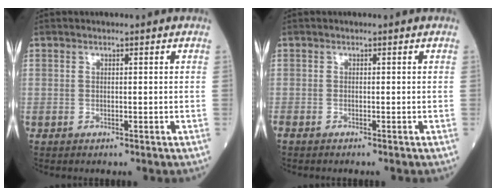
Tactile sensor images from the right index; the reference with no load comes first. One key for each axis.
{"total": 1.0, "fx": -0.9, "fy": 0.0, "fz": 0.5, "tx": -0.011, "ty": -0.001, "tz": -0.013}